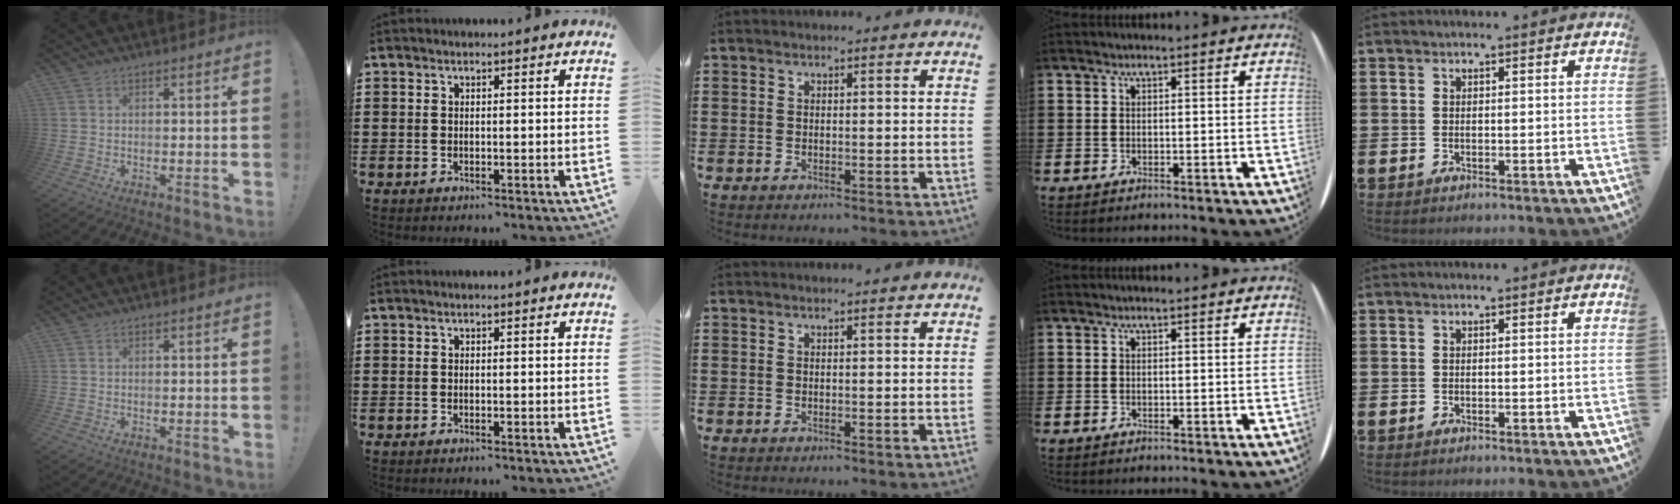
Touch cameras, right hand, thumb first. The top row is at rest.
{}